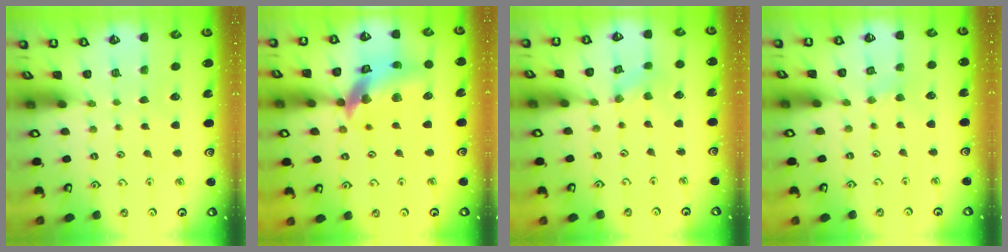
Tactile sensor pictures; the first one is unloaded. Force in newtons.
{"total": 14.3, "press": 14.2, "slide": 2.1}
{"total": 0.5, "press": 0.5, "slide": 0.1}
{"total": 1.7, "press": 1.6, "slide": 0.3}